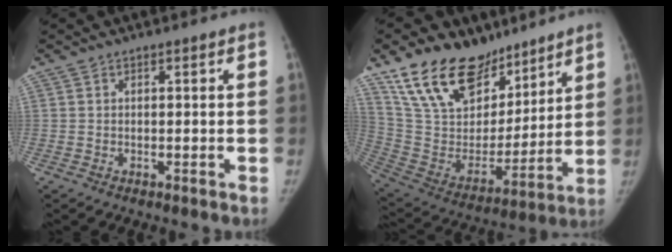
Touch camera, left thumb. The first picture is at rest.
{"total": 22.6, "force": [16.5, 12.2, 9.6], "torque": [-0.133, -0.077, 0.300]}